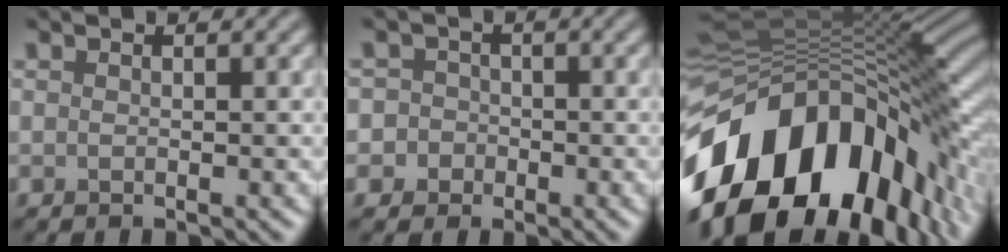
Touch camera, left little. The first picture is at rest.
{"total": 4.0, "force": [-1.2, 3.8, 0.5], "torque": [0.021, 0.010, -0.049]}
{"total": 18.1, "force": [-7.6, 10.1, 13.0], "torque": [-0.247, -0.016, -0.129]}